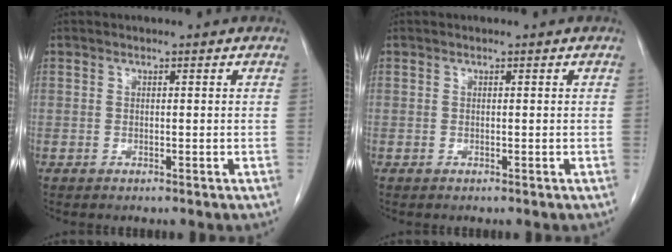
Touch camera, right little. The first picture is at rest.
{"total": 0.0}